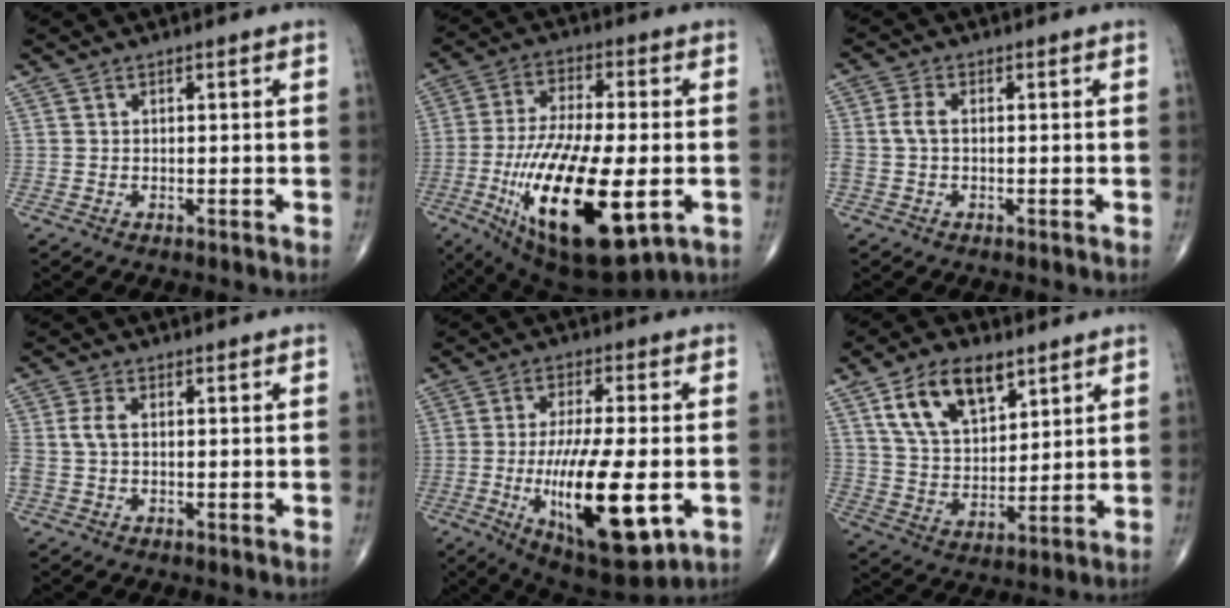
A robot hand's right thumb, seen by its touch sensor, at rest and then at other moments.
{"total": 24.8, "force": [-6.4, 9.2, 22.1], "torque": [-0.448, -0.023, -0.096]}
{"total": 3.4, "force": [-0.2, 2.0, 2.8], "torque": [-0.076, 0.008, -0.008]}
{"total": 3.8, "force": [-0.1, 2.2, 3.1], "torque": [-0.091, 0.009, -0.005]}
{"total": 19.7, "force": [-4.4, 6.2, 18.2], "torque": [-0.316, -0.013, -0.055]}
{"total": 13.9, "force": [7.2, 7.7, 9.0], "torque": [-0.135, -0.027, 0.139]}